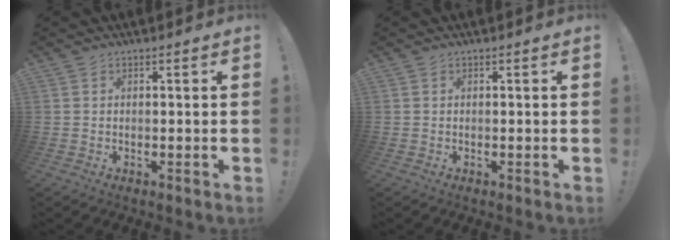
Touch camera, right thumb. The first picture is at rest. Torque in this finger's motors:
{"motor_torque": [-0.01, 0.01, 0.02, -0.09, 0.00]}